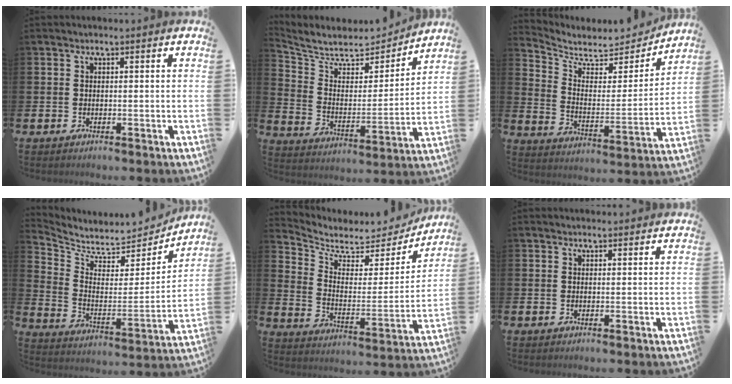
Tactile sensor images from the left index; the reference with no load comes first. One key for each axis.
{"total": 6.5, "fx": 5.8, "fy": 2.5, "fz": 1.2, "tx": -0.067, "ty": -0.050, "tz": 0.096}
{"total": 6.5, "fx": 5.8, "fy": 2.6, "fz": 1.3, "tx": -0.057, "ty": -0.051, "tz": 0.095}
{"total": 6.5, "fx": 6.1, "fy": 1.9, "fz": 0.7, "tx": -0.057, "ty": -0.060, "tz": 0.102}
{"total": 5.8, "fx": 5.3, "fy": 2.3, "fz": 0.8, "tx": -0.048, "ty": -0.054, "tz": 0.084}
{"total": 0.7, "fx": 0.6, "fy": 0.2, "fz": 0.1, "tx": 0.006, "ty": -0.002, "tz": 0.010}